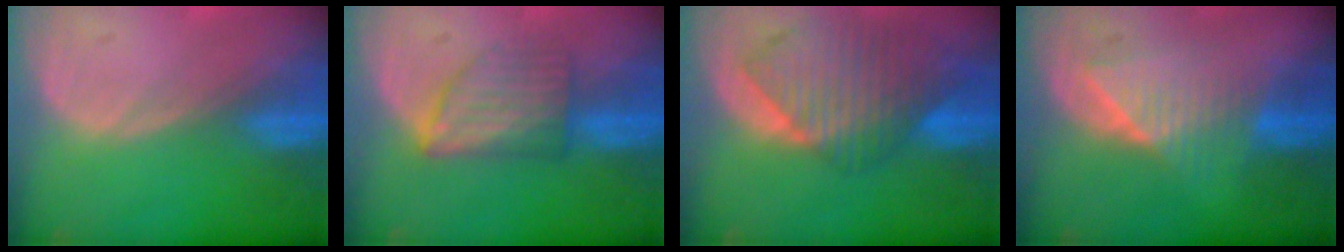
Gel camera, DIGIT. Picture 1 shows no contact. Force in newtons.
{"total": 6.1, "press": 5.9, "slide": 1.3}
{"total": 10.2, "press": 8.8, "slide": 5.1}
{"total": 6.3, "press": 6.2, "slide": 1.0}